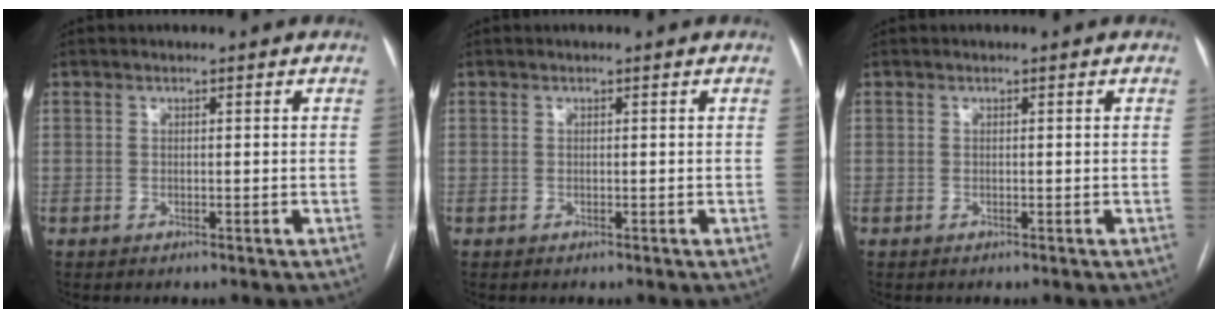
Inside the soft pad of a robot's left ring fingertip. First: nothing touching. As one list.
[{"total": 0.0}, {"total": 0.0}]